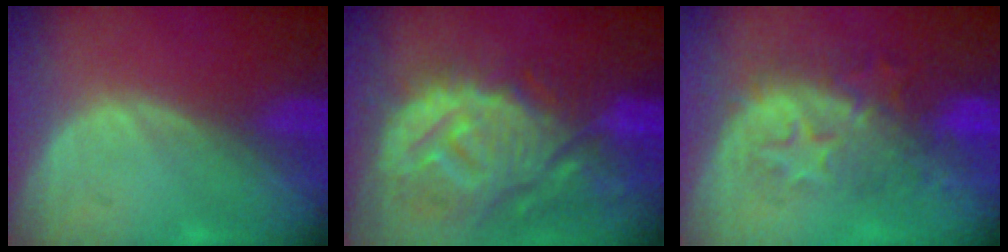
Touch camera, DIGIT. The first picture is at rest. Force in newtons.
{"total": 14.0, "press": 12.1, "slide": 6.9}
{"total": 8.4, "press": 8.3, "slide": 1.2}